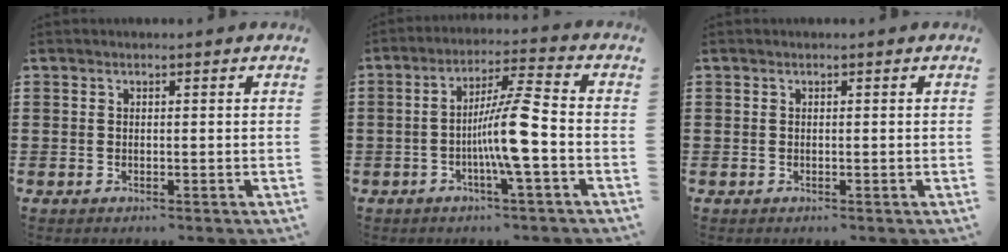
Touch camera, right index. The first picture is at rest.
{"total": 8.8, "force": [-2.1, 0.2, 8.6], "torque": [-0.159, -0.003, -0.046]}
{"total": 0.0}